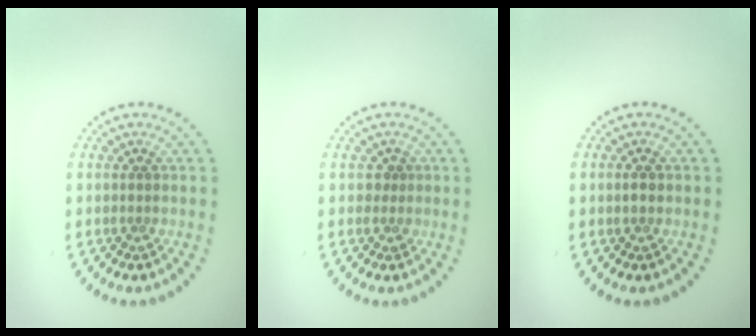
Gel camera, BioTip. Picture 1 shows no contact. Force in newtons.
{"total": 1.1, "press": 0.8, "slide": 0.7}
{"total": 0.9, "press": 0.9, "slide": 0.2}